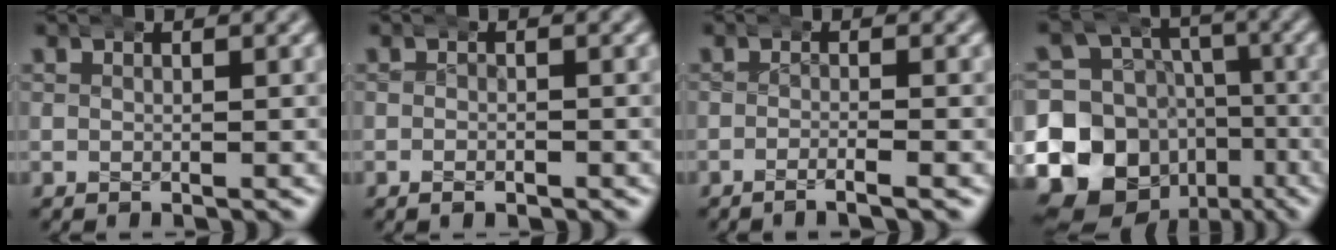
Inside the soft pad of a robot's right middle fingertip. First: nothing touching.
{"total": 1.0, "force": [-0.7, 0.6, 0.4], "torque": [-0.007, -0.001, -0.012]}
{"total": 1.9, "force": [-1.3, -0.3, 1.3], "torque": [-0.024, 0.008, -0.031]}
{"total": 20.8, "force": [-7.0, 18.1, 7.4], "torque": [-0.182, -0.087, -0.111]}